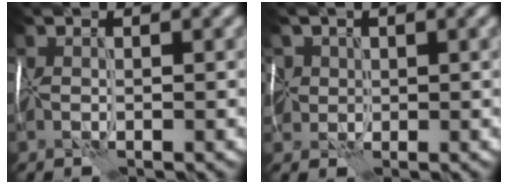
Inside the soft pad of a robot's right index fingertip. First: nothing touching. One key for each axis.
{"total": 4.4, "fx": 1.0, "fy": 3.8, "fz": 2.0, "tx": -0.040, "ty": 0.021, "tz": 0.004}